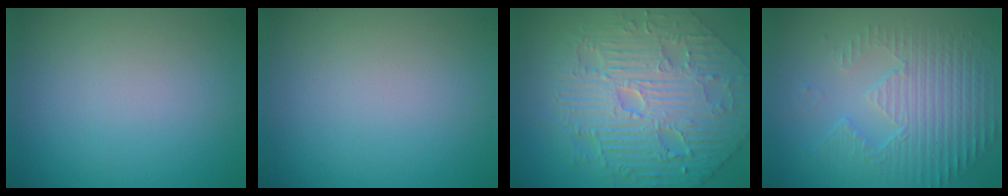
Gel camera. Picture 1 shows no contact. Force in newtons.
{"total": 0.0}
{"total": 8.9, "press": 6.8, "slide": 5.7}
{"total": 5.6, "press": 3.5, "slide": 4.3}